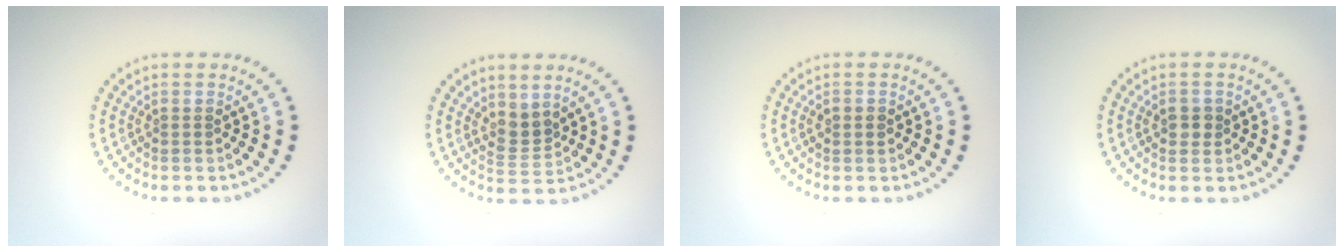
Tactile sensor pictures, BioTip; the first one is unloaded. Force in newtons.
{"total": 2.3, "press": 1.6, "slide": 1.5}
{"total": 1.3, "press": 1.3, "slide": 0.1}
{"total": 1.4, "press": 1.4, "slide": 0.3}